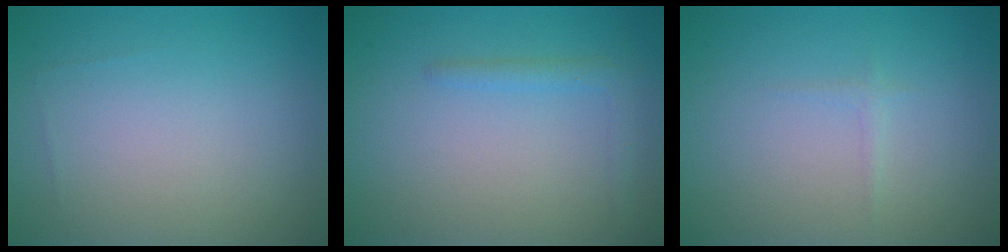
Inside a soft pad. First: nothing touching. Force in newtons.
{"total": 1.4, "press": 1.4, "slide": 0.1}
{"total": 0.6, "press": 0.6, "slide": 0.0}